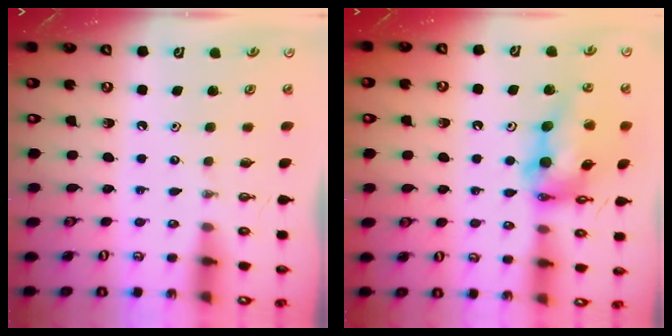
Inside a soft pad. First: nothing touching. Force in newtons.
{"total": 17.7, "press": 17.6, "slide": 1.8}